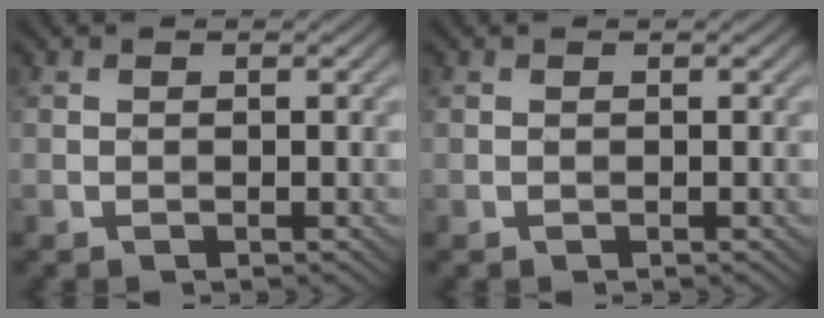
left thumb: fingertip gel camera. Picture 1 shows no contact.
{"total": 0.0}